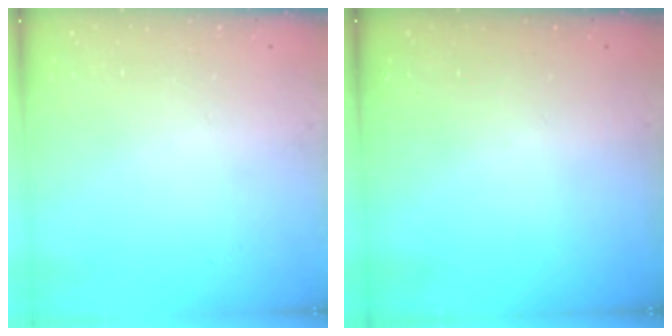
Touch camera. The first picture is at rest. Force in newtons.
{"total": 0.0}